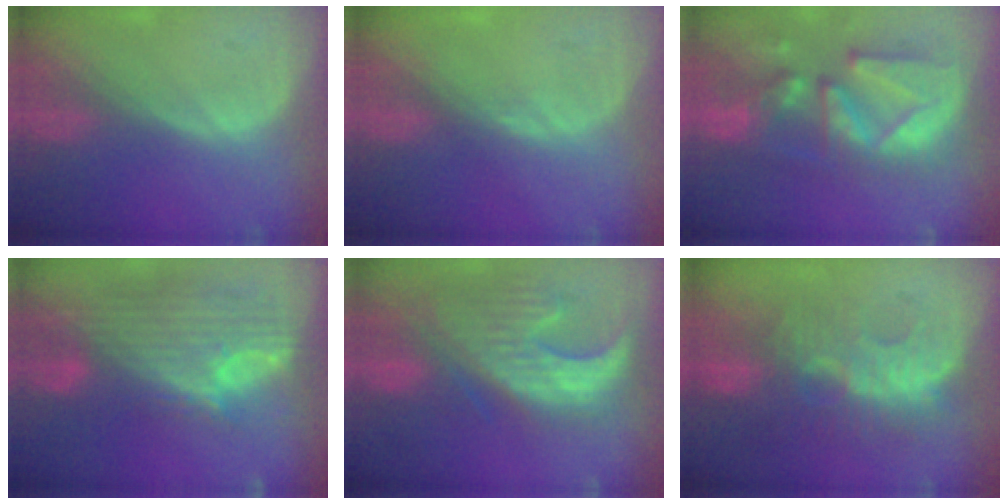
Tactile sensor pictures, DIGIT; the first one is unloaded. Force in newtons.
{"total": 0.5, "press": 0.5, "slide": 0.2}
{"total": 12.7, "press": 11.2, "slide": 6.1}
{"total": 12.1, "press": 10.2, "slide": 6.5}
{"total": 12.6, "press": 11.2, "slide": 5.8}
{"total": 9.7, "press": 9.4, "slide": 2.5}